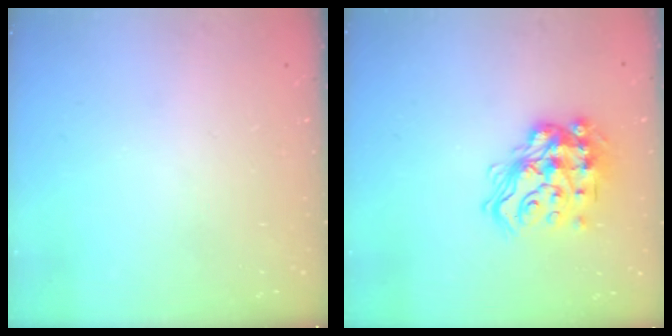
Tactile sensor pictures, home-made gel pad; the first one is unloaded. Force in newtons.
{"total": 17.6, "press": 17.5, "slide": 1.9}